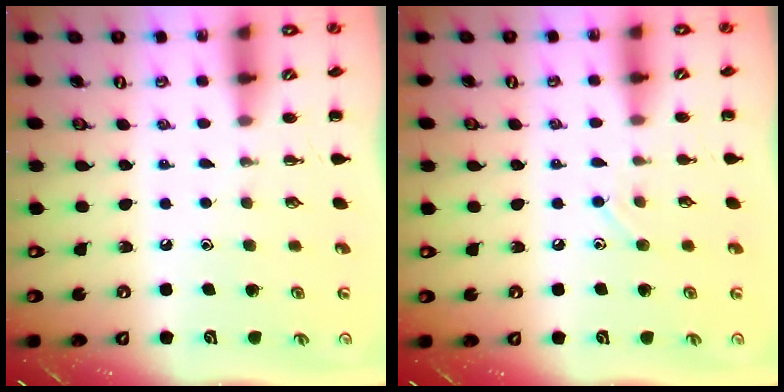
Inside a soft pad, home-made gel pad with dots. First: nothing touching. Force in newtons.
{"total": 7.4, "press": 7.1, "slide": 2.1}